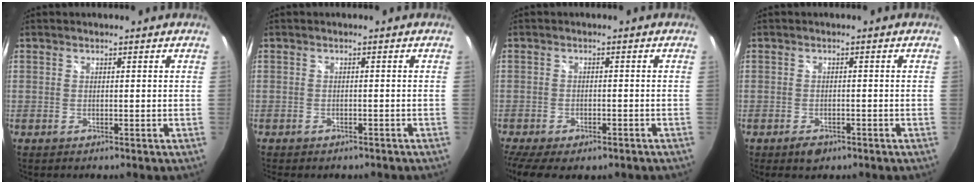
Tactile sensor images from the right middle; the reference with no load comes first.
{"total": 2.7, "force": [-2.2, 1.3, 0.9], "torque": [-0.021, -0.013, -0.028]}
{"total": 10.1, "force": [-7.2, 4.1, 5.8], "torque": [-0.137, -0.042, -0.113]}
{"total": 2.8, "force": [-1.9, 1.5, 1.5], "torque": [-0.030, -0.005, -0.030]}